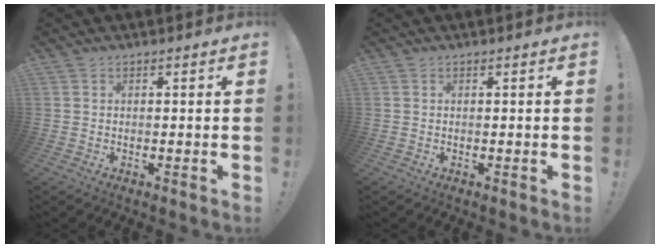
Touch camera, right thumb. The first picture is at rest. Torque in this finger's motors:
{"motor_torque": [0.00, 0.00, 0.03, 0.04, 0.00]}